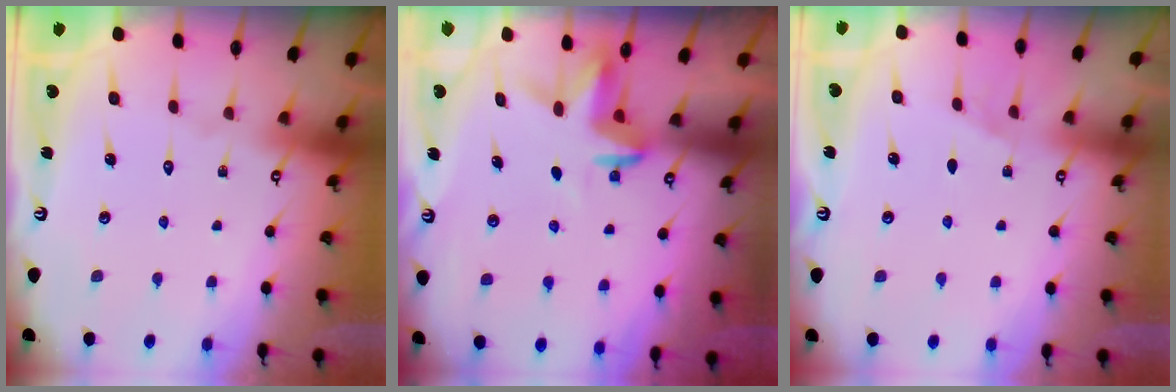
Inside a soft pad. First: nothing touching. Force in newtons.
{"total": 3.5, "press": 3.5, "slide": 0.2}
{"total": 0.7, "press": 0.7, "slide": 0.1}